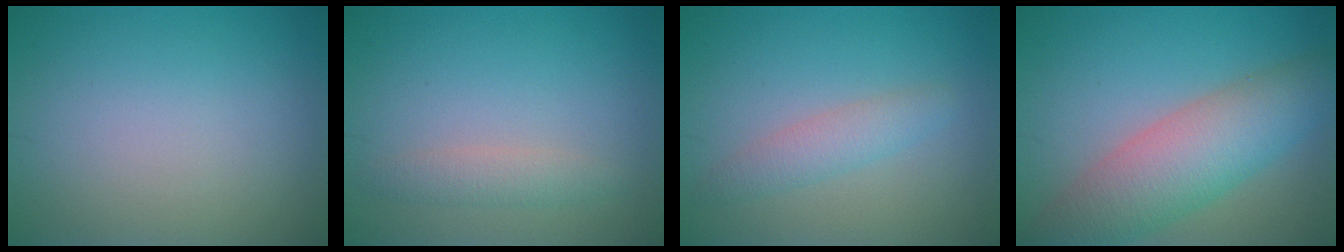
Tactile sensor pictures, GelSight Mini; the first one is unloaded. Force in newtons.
{"total": 1.8, "press": 1.8, "slide": 0.2}
{"total": 2.2, "press": 2.2, "slide": 0.1}
{"total": 7.5, "press": 7.5, "slide": 0.3}